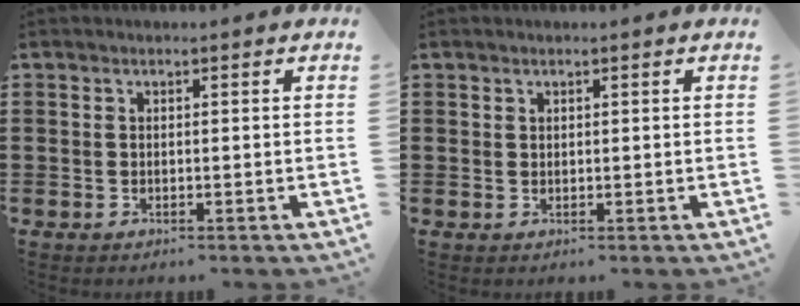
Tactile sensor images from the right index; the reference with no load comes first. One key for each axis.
{"total": 0.5, "fx": 0.4, "fy": 0.4, "fz": 0.0, "tx": -0.002, "ty": 0.001, "tz": 0.009}